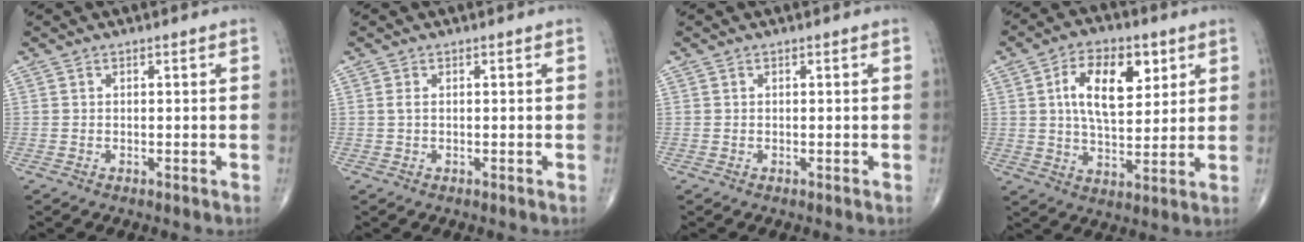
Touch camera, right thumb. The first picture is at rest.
{"total": 0.8, "force": [0.1, 0.3, 0.7], "torque": [-0.018, 0.001, 0.001]}
{"total": 0.0}
{"total": 13.0, "force": [4.2, 6.9, 10.2], "torque": [-0.143, -0.015, 0.071]}